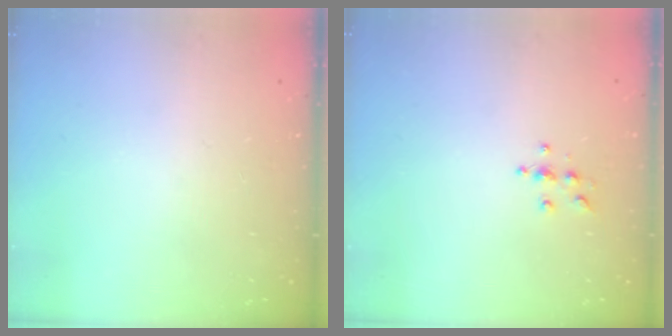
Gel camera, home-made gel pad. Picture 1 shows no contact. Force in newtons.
{"total": 4.6, "press": 4.5, "slide": 0.5}